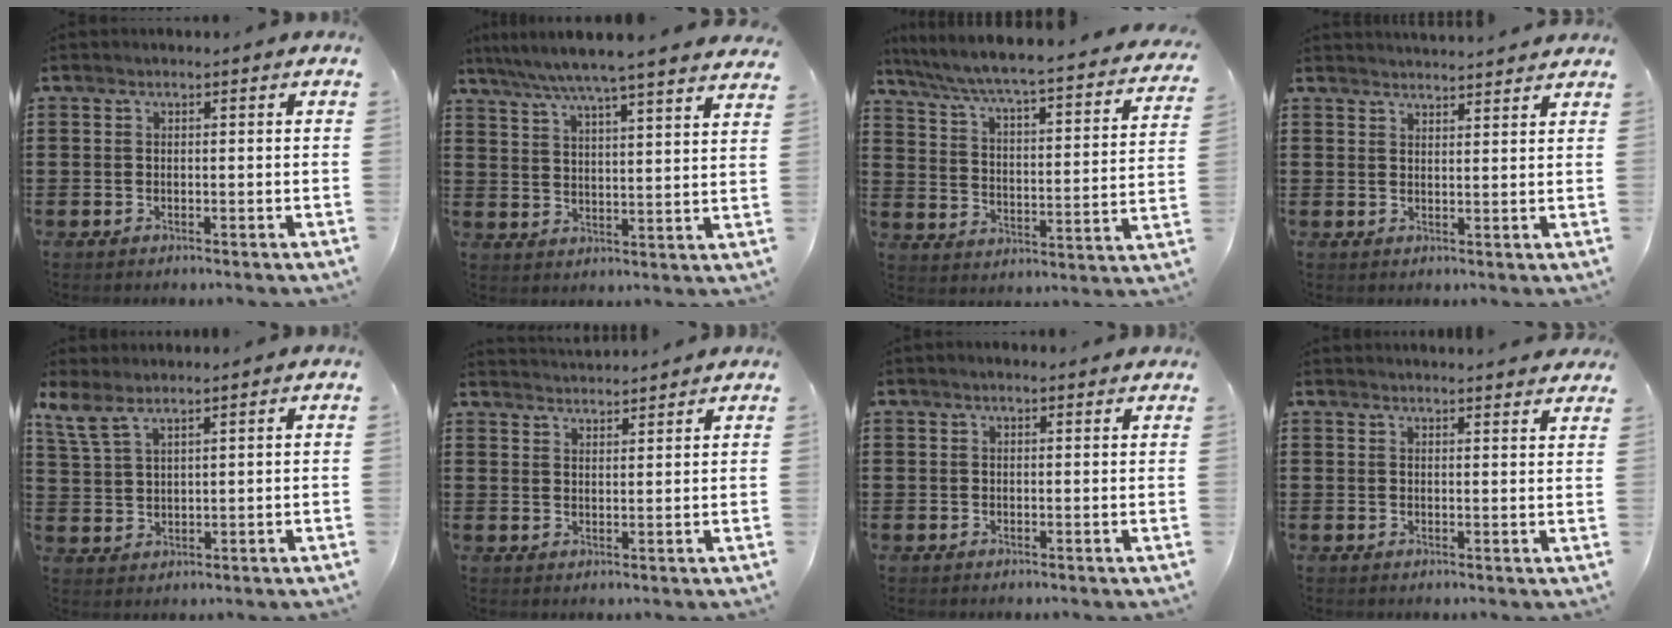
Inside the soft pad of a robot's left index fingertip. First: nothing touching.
{"total": 6.1, "force": [5.4, -0.9, 2.8], "torque": [-0.075, -0.034, 0.090]}
{"total": 4.2, "force": [3.7, -0.4, 1.9], "torque": [-0.059, -0.042, 0.049]}
{"total": 2.4, "force": [2.4, -0.2, -0.3], "torque": [-0.001, -0.007, 0.045]}
{"total": 4.9, "force": [3.6, 1.4, 3.0], "torque": [-0.068, -0.004, 0.066]}
{"total": 2.6, "force": [2.6, -0.3, -0.3], "torque": [-0.003, -0.010, 0.049]}
{"total": 0.9, "force": [0.6, 0.3, 0.7], "torque": [-0.013, 0.003, 0.010]}
{"total": 2.2, "force": [2.2, -0.4, 0.2], "torque": [-0.001, -0.009, 0.040]}